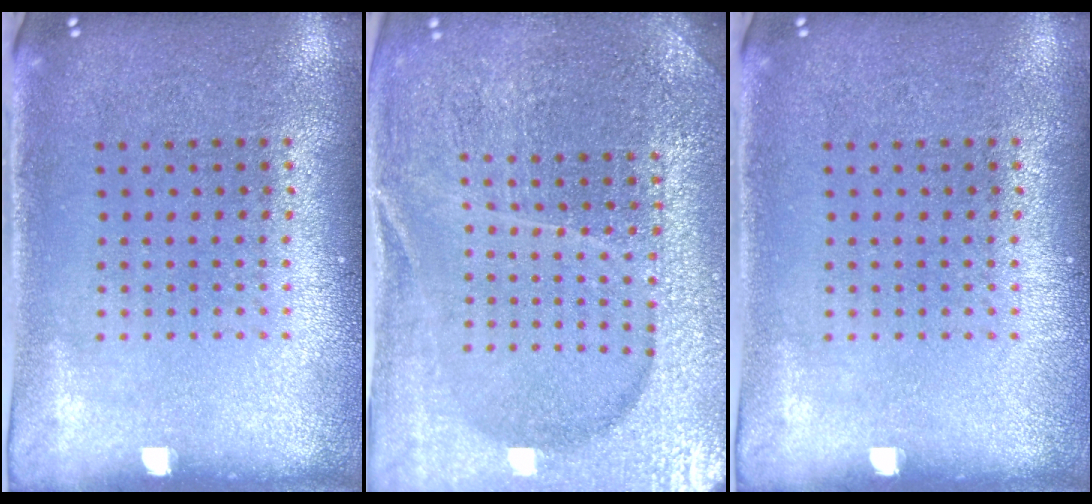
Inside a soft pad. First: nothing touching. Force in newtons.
{"total": 4.9, "press": 4.5, "slide": 1.9}
{"total": 0.0}